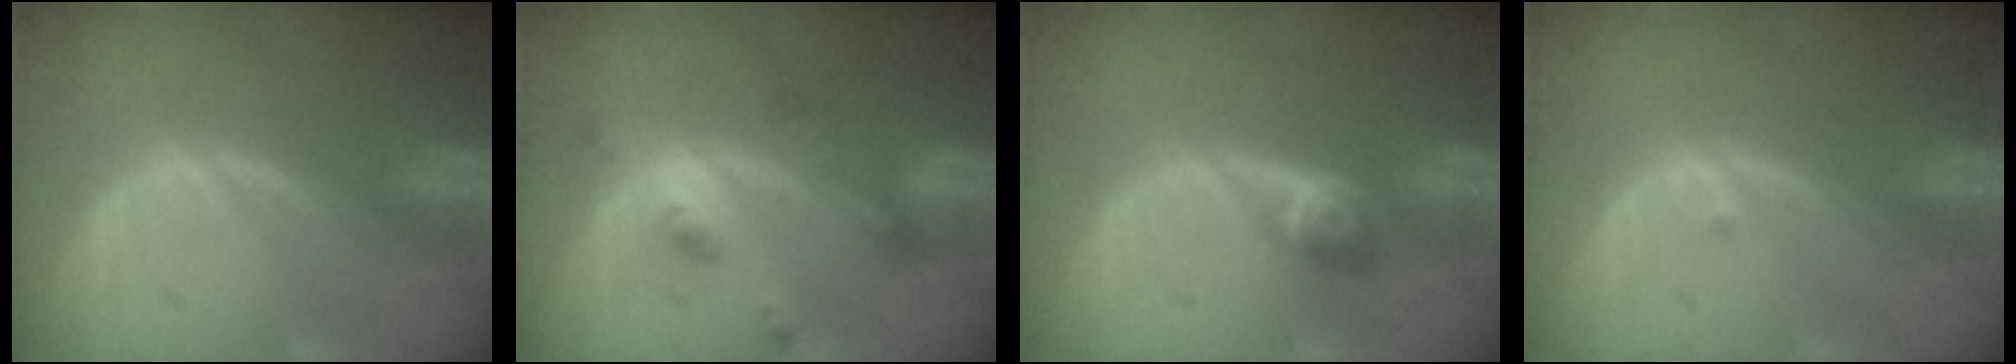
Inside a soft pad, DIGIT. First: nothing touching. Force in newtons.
{"total": 5.3, "press": 4.5, "slide": 2.6}
{"total": 2.8, "press": 2.5, "slide": 1.3}
{"total": 0.5, "press": 0.4, "slide": 0.3}